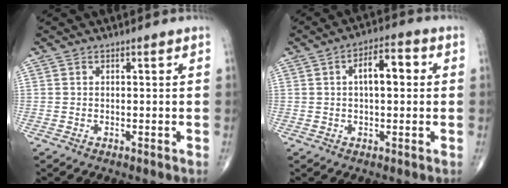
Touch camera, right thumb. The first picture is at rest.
{"total": 7.2, "force": [1.2, 3.3, 6.3], "torque": [-0.089, 0.018, 0.013]}